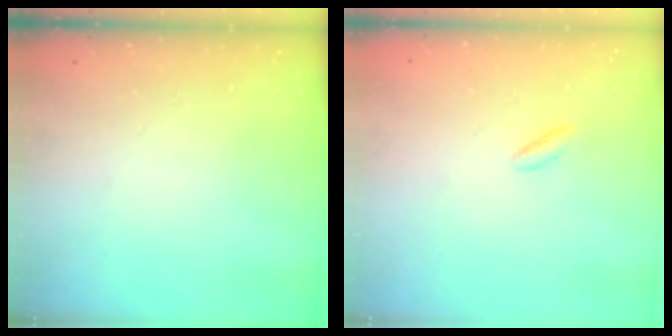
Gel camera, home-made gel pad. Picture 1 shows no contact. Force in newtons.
{"total": 1.7, "press": 1.4, "slide": 0.9}